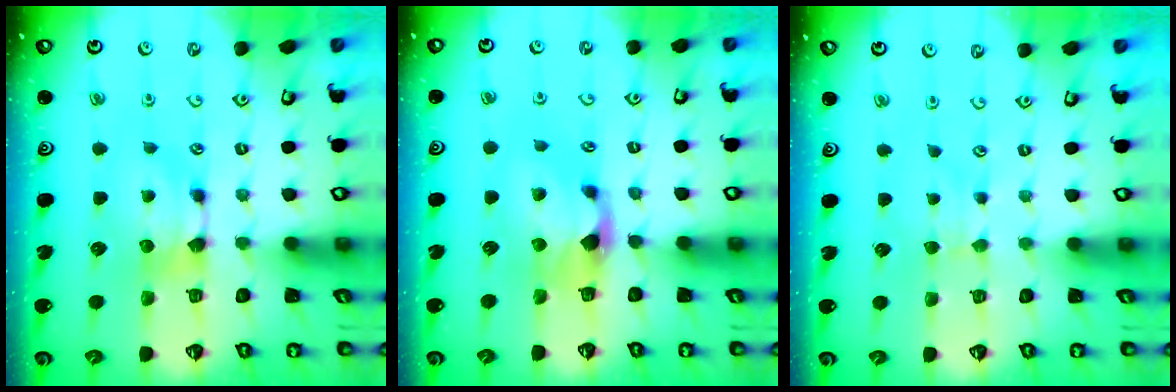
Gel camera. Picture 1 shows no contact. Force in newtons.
{"total": 1.8, "press": 1.2, "slide": 1.4}
{"total": 2.3, "press": 2.2, "slide": 0.5}